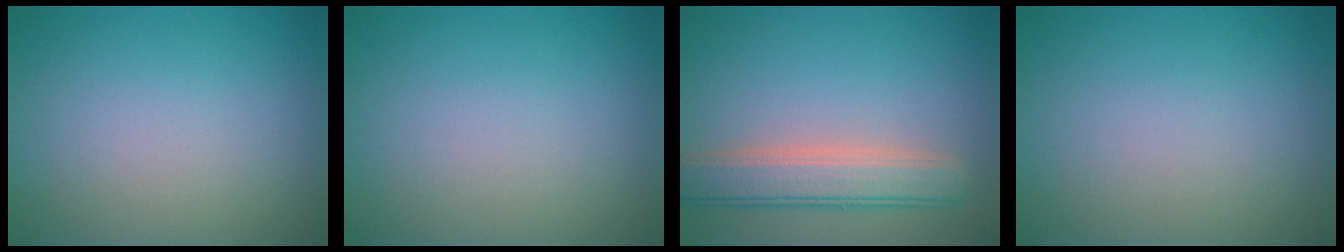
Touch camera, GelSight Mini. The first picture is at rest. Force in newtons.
{"total": 0.0}
{"total": 4.8, "press": 4.8, "slide": 0.6}
{"total": 0.0}